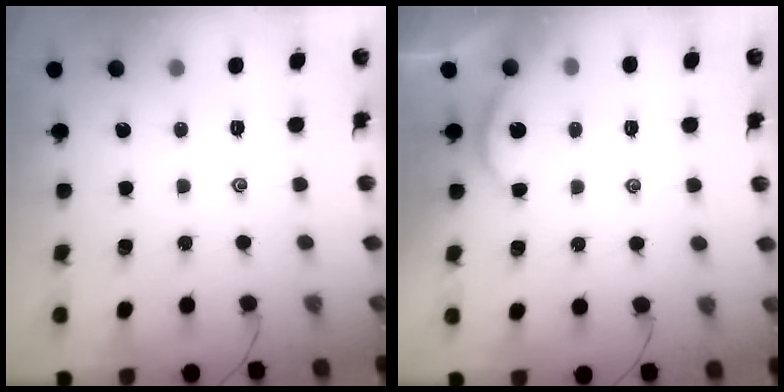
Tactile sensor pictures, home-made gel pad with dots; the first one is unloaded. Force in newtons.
{"total": 3.3, "press": 3.3, "slide": 0.2}